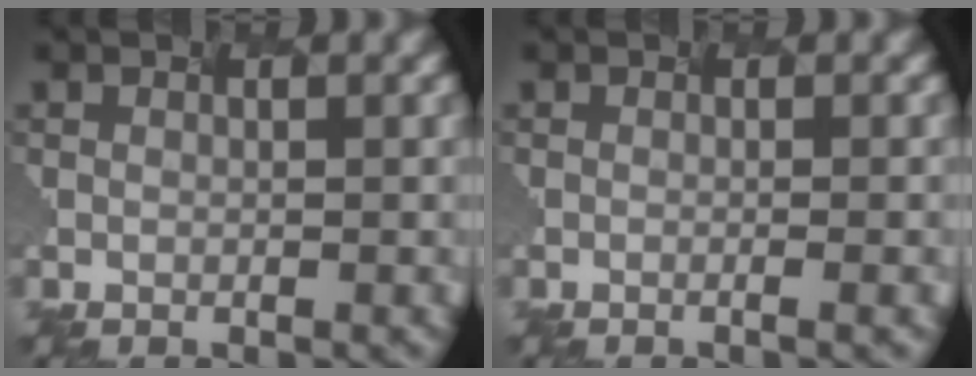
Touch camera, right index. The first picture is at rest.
{"total": 1.5, "force": [-0.5, 0.4, 1.4], "torque": [-0.011, 0.006, -0.006]}